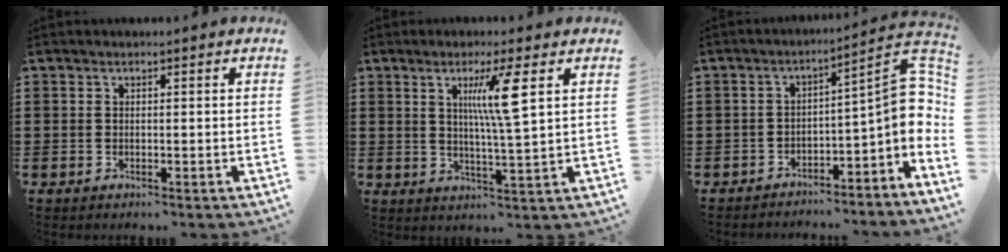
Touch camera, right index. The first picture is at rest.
{"total": 7.2, "force": [2.7, 0.2, 6.7], "torque": [-0.130, -0.003, 0.037]}
{"total": 7.1, "force": [-2.6, 2.4, 6.2], "torque": [-0.080, -0.004, -0.055]}